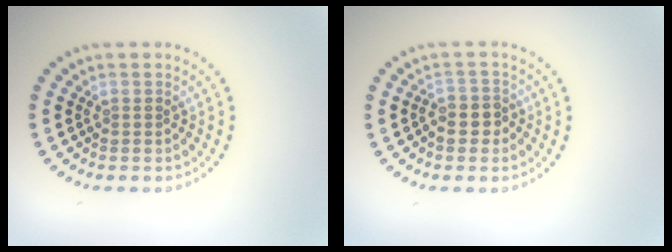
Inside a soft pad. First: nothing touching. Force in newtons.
{"total": 2.5, "press": 2.3, "slide": 1.0}